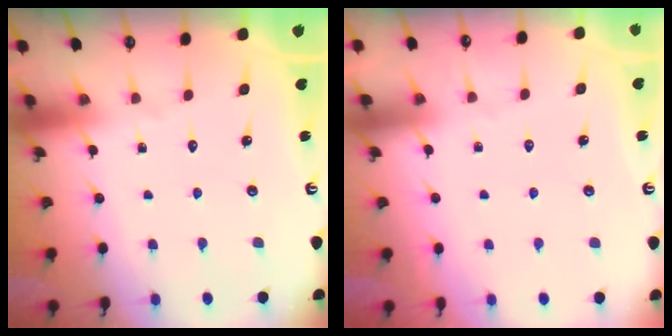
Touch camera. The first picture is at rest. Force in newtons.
{"total": 2.5, "press": 2.5, "slide": 0.4}